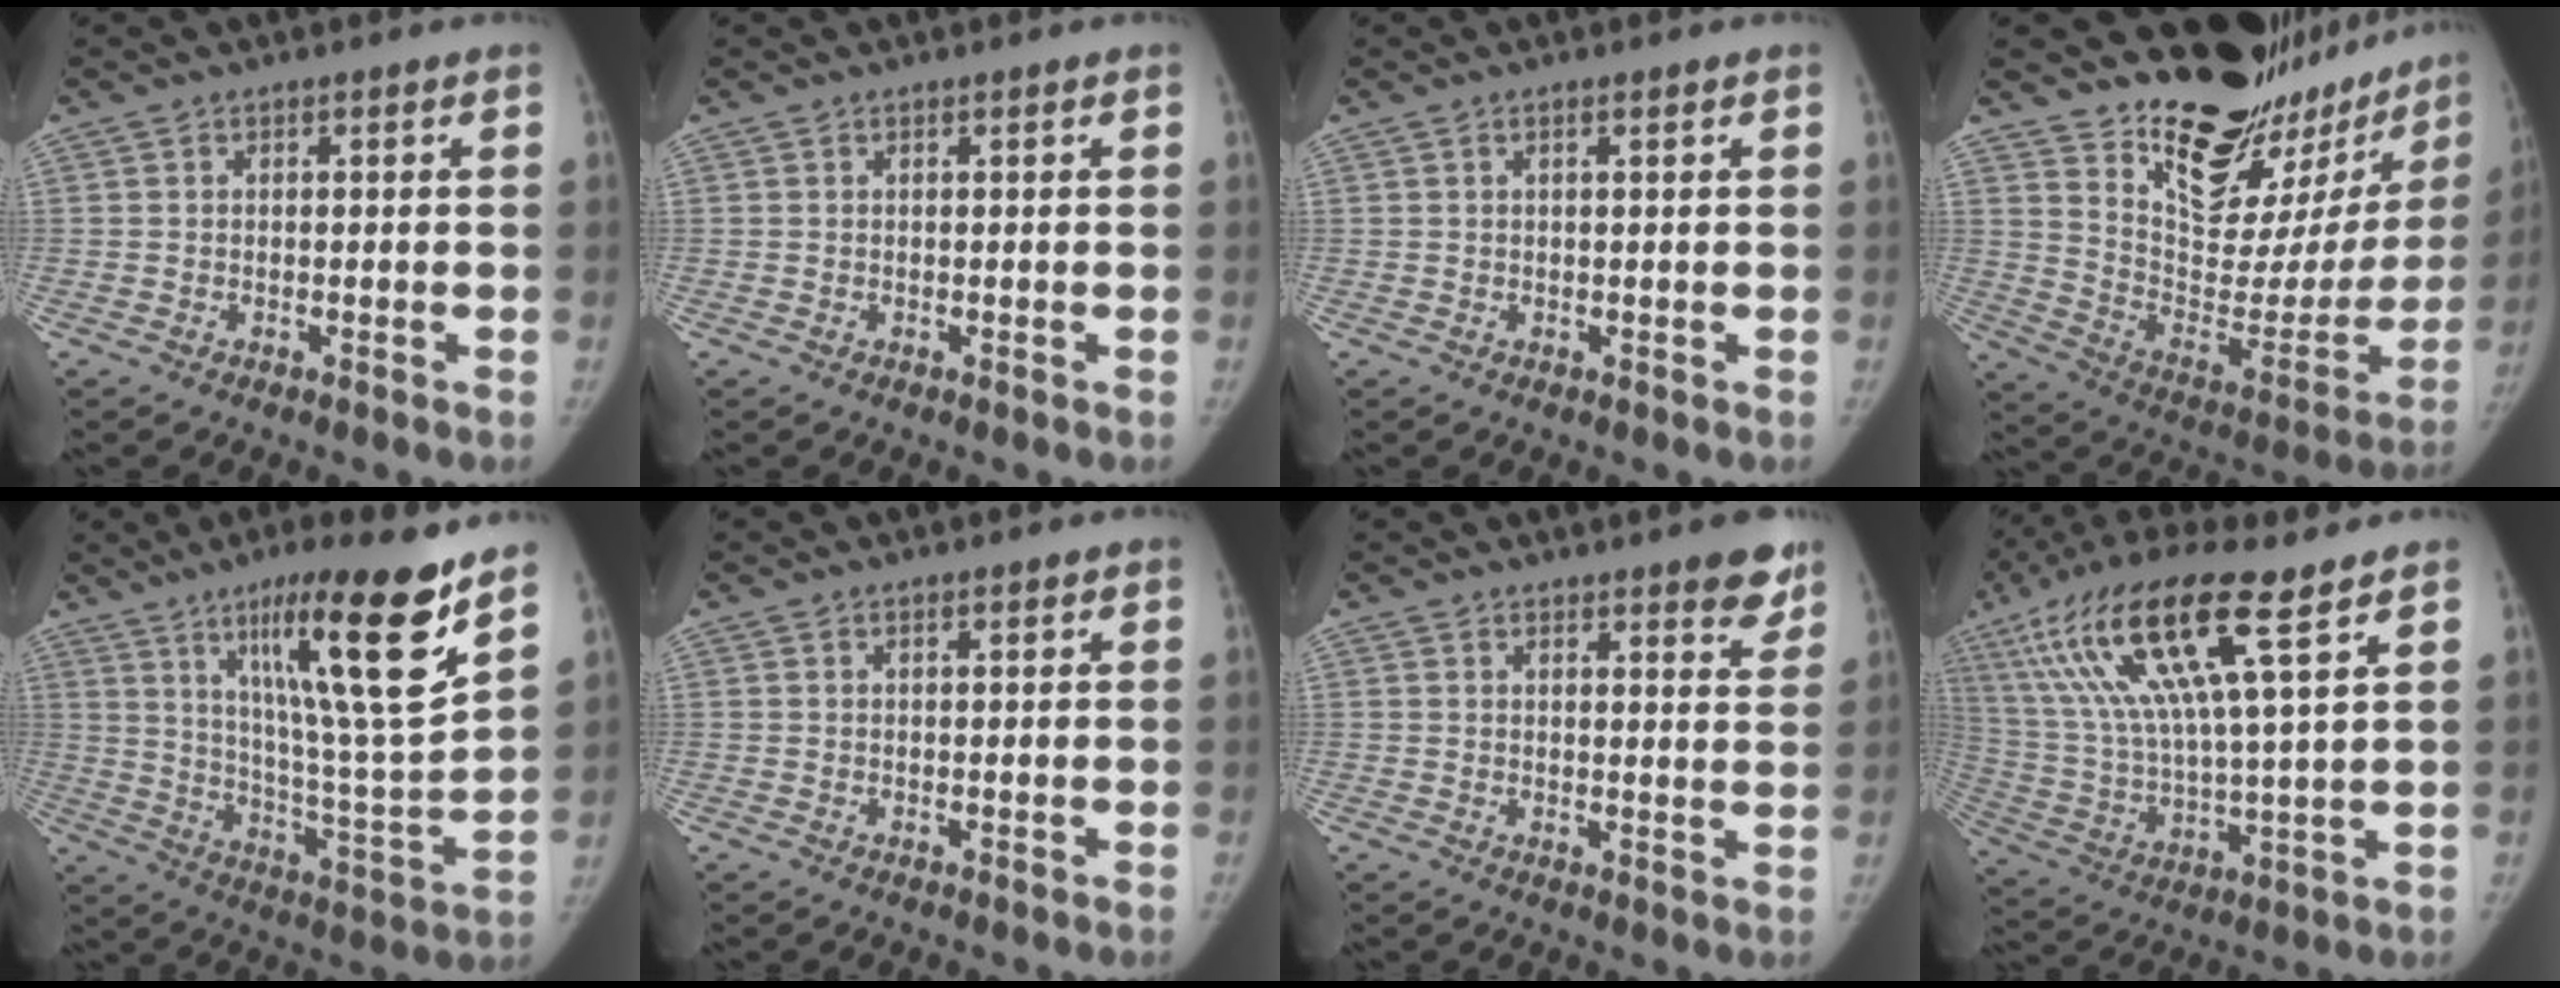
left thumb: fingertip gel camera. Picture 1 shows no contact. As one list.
[{"total": 0.0}, {"total": 0.9, "force": [0.5, 0.1, 0.7], "torque": [-0.012, 0.003, 0.008]}, {"total": 27.4, "force": [22.9, 9.9, 11.3], "torque": [-0.127, -0.173, 0.333]}, {"total": 22.8, "force": [13.3, 1.6, 18.5], "torque": [-0.263, -0.069, 0.218]}, {"total": 1.0, "force": [0.8, 0.2, 0.6], "torque": [-0.007, -0.003, 0.012]}, {"total": 6.3, "force": [4.7, 1.6, 3.9], "torque": [-0.025, -0.026, 0.054]}, {"total": 22.0, "force": [11.0, 4.3, 18.5], "torque": [-0.381, -0.017, 0.208]}]